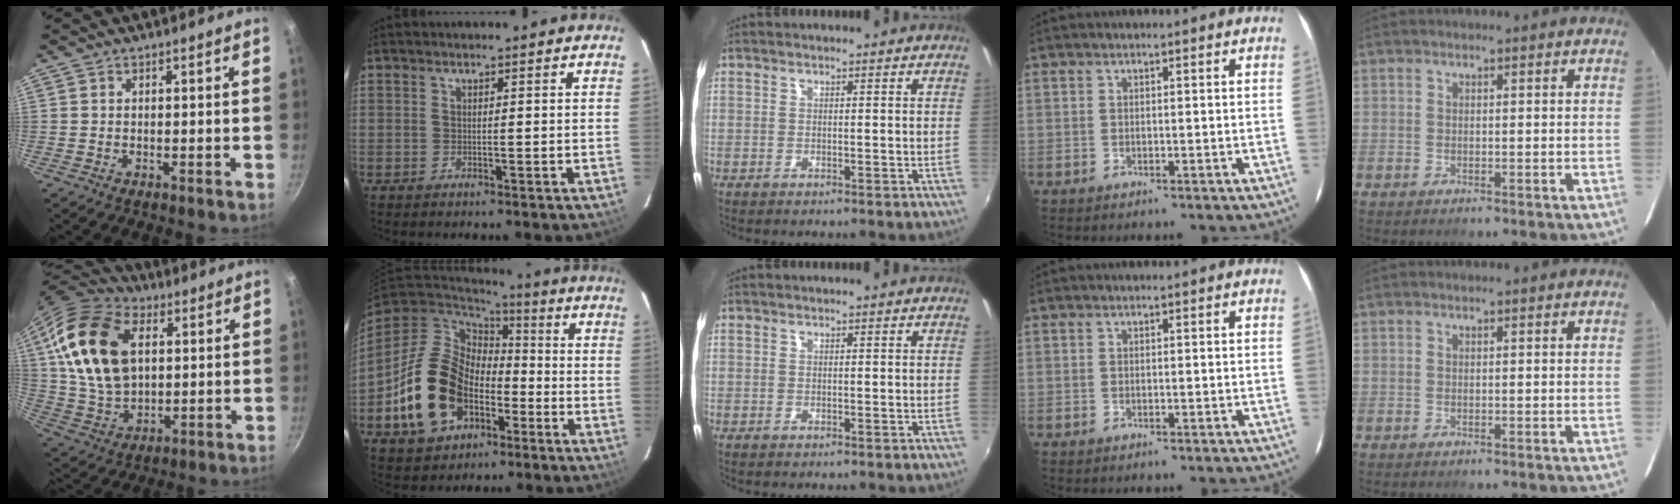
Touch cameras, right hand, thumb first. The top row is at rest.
{"thumb": {"total": 20.9, "force": [5.0, 13.4, 15.2], "torque": [-0.266, -0.006, 0.092]}, "index": {"total": 18.5, "force": [-5.9, 13.5, 11.1], "torque": [-0.262, 0.021, -0.086]}}